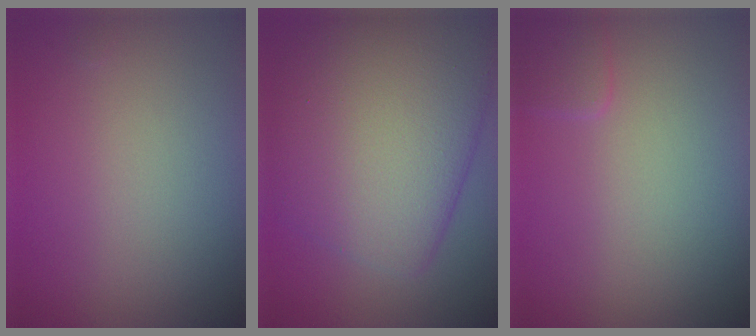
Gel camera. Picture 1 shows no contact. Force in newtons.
{"total": 10.3, "press": 10.3, "slide": 0.2}
{"total": 1.3, "press": 1.3, "slide": 0.1}